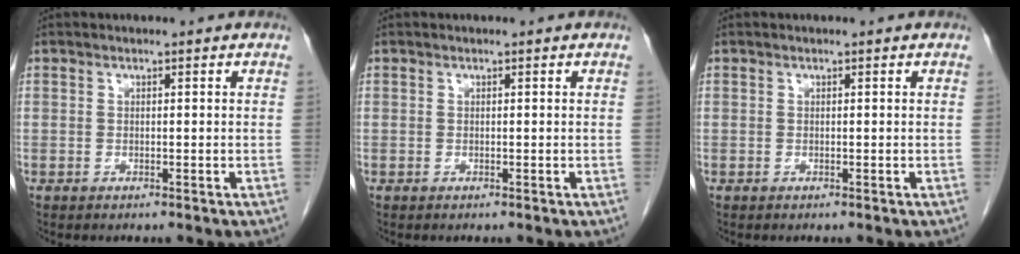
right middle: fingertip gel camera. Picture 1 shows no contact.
{"total": 0.0}
{"total": 0.0}